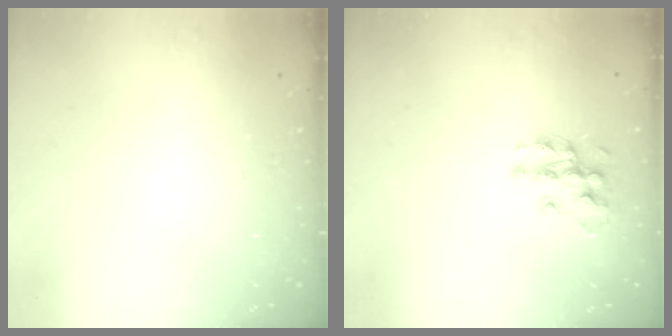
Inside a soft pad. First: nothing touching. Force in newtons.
{"total": 11.3, "press": 11.3, "slide": 0.7}